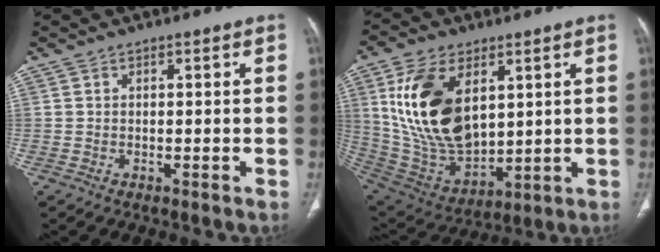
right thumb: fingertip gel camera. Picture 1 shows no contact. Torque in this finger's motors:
{"motor_torque": [-1.16, 2.13, 1.81, 0.96, 0.29]}